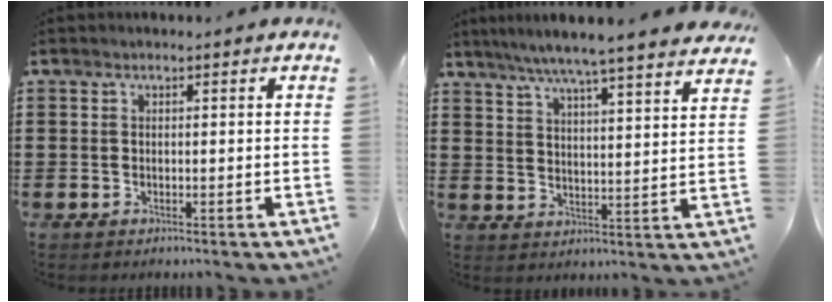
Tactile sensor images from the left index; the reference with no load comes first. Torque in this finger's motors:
{"motor_torque": [1.17, -0.96, 0.75, 0.17]}